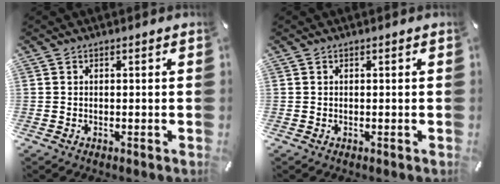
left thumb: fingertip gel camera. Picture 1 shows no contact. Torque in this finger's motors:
{"motor_torque": [0.00, 0.00, -0.01, 0.02, 0.00]}